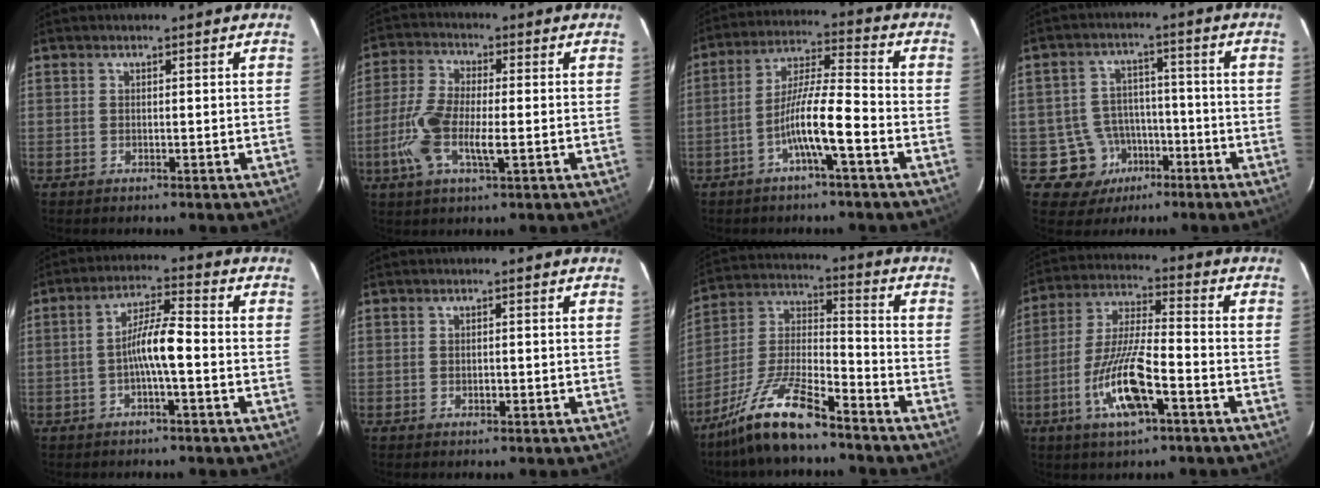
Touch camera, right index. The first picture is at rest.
{"total": 9.4, "force": [-2.1, 2.7, 8.8], "torque": [-0.193, 0.001, -0.040]}
{"total": 9.4, "force": [-3.9, 0.3, 8.6], "torque": [-0.163, 0.013, -0.073]}
{"total": 8.6, "force": [-3.2, 8.0, 0.5], "torque": [-0.002, 0.020, -0.039]}
{"total": 6.4, "force": [-1.3, 0.6, 6.2], "torque": [-0.116, 0.017, -0.026]}
{"total": 0.9, "force": [-0.2, 0.5, 0.6], "torque": [-0.013, 0.000, -0.002]}
{"total": 13.6, "force": [-10.3, 2.3, 8.7], "torque": [-0.183, -0.003, -0.192]}
{"total": 12.4, "force": [-5.1, 2.3, 11.1], "torque": [-0.225, -0.007, -0.091]}